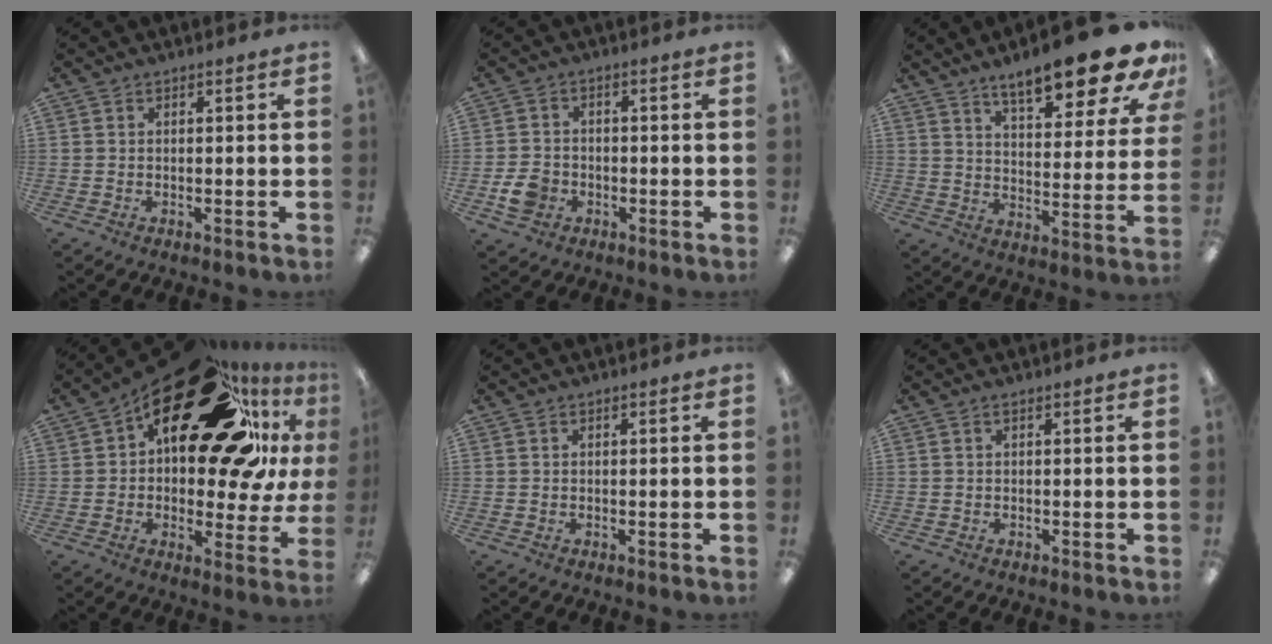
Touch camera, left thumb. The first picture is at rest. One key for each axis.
{"total": 5.8, "fx": -2.2, "fy": 4.7, "fz": 2.6, "tx": -0.051, "ty": 0.006, "tz": -0.041}
{"total": 17.0, "fx": 13.3, "fy": 4.2, "fz": 9.7, "tx": -0.143, "ty": -0.089, "tz": 0.220}
{"total": 30.5, "fx": 15.7, "fy": 14.0, "fz": 22.2, "tx": -0.302, "ty": -0.099, "tz": 0.272}
{"total": 0.0}
{"total": 0.0}